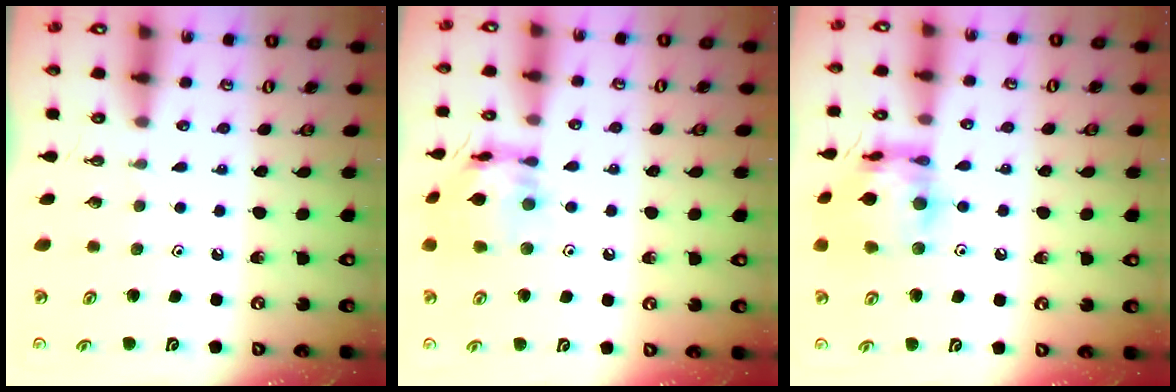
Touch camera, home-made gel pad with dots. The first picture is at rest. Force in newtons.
{"total": 14.0, "press": 13.9, "slide": 1.3}
{"total": 15.2, "press": 15.2, "slide": 1.3}